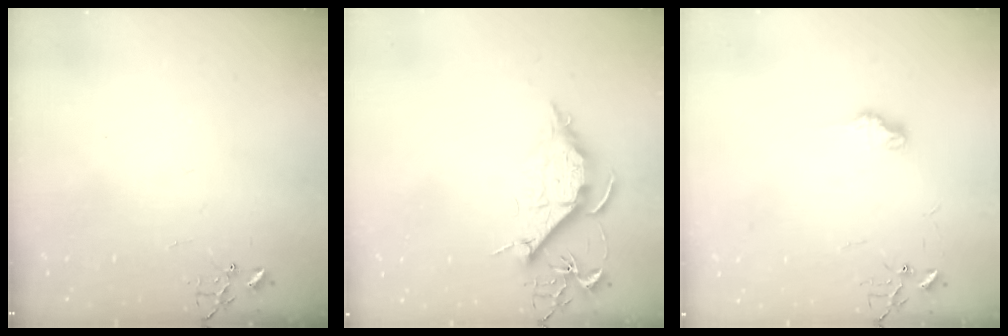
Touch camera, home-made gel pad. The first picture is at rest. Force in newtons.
{"total": 10.2, "press": 10.2, "slide": 1.0}
{"total": 7.1, "press": 7.1, "slide": 0.5}